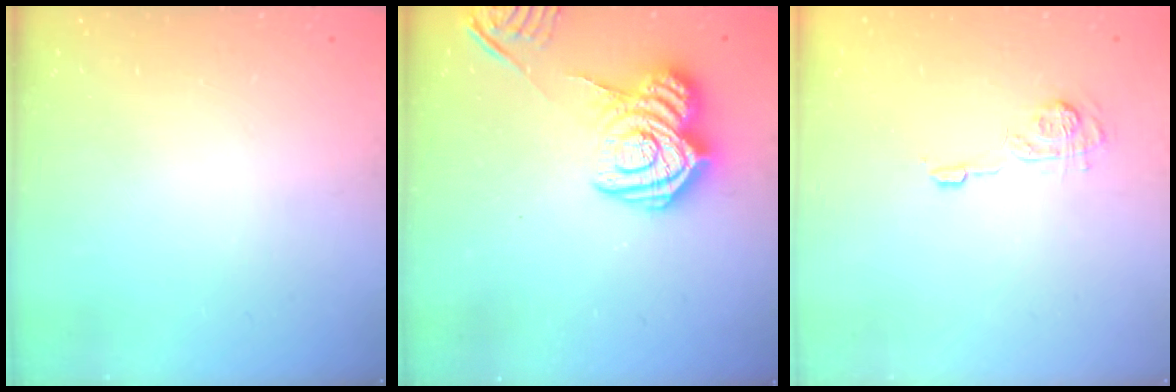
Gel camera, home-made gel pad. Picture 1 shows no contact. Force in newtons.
{"total": 13.9, "press": 13.8, "slide": 1.0}
{"total": 8.1, "press": 8.1, "slide": 0.7}